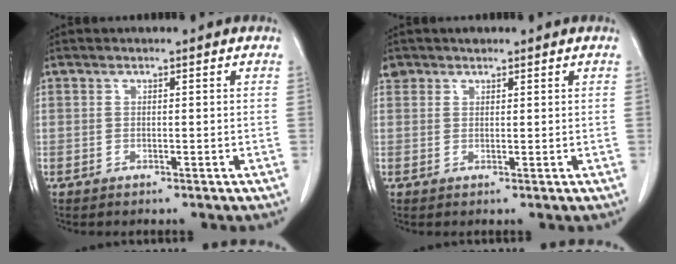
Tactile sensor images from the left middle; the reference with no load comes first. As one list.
[{"total": 1.7, "force": [1.3, 1.1, 0.0], "torque": [0.002, 0.008, 0.021]}]